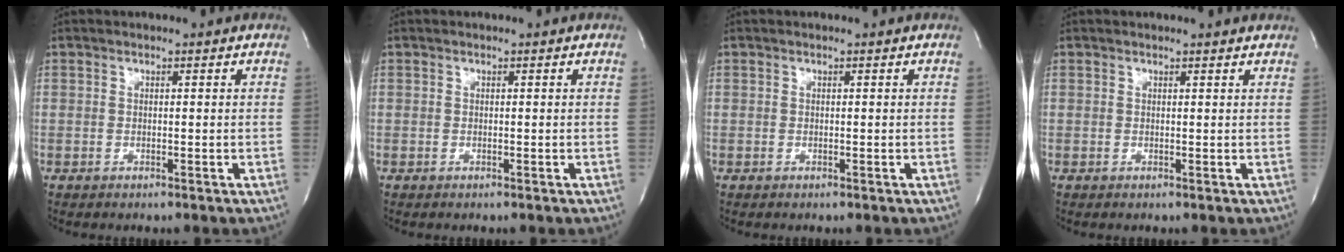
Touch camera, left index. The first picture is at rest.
{"total": 0.0}
{"total": 0.0}
{"total": 2.2, "force": [2.2, 0.0, 0.4], "torque": [-0.011, -0.004, 0.013]}